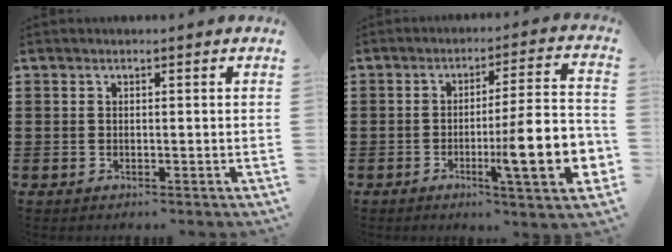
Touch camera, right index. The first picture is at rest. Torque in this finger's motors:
{"motor_torque": [2.14, 0.00, 1.04, 0.21]}